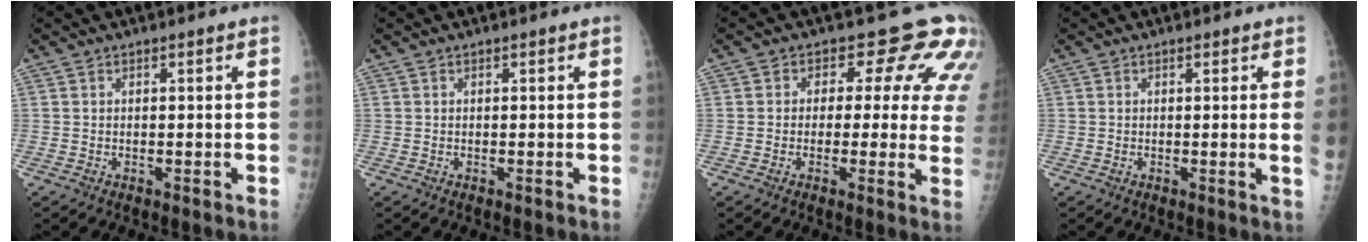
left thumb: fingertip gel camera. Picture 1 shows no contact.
{"total": 0.0}
{"total": 11.9, "force": [6.1, 7.0, 7.4], "torque": [-0.033, -0.019, 0.044]}
{"total": 2.4, "force": [0.3, -0.8, 2.3], "torque": [-0.038, -0.006, 0.001]}